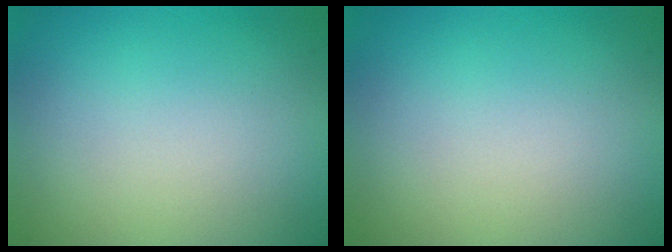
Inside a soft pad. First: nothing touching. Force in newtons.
{"total": 0.0}